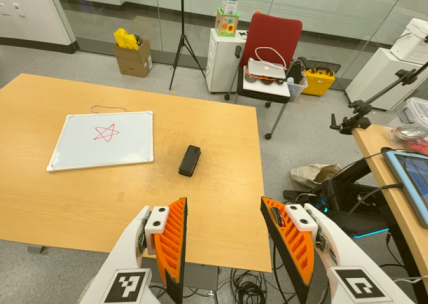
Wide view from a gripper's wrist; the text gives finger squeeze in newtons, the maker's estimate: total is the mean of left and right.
{"total": 0.0}